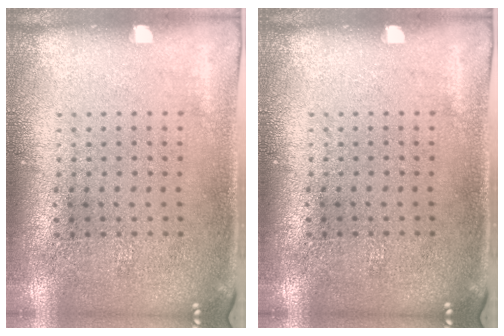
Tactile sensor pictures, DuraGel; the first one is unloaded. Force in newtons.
{"total": 0.0}